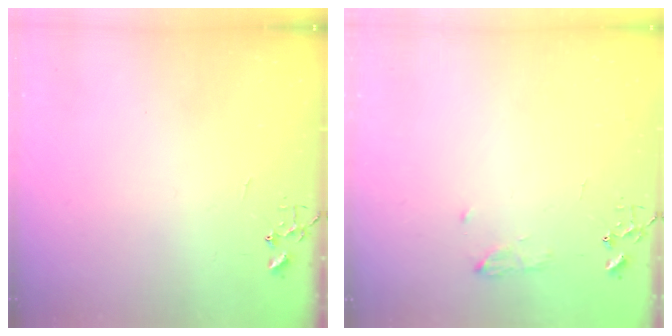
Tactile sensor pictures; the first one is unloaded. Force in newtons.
{"total": 8.4, "press": 8.4, "slide": 0.9}